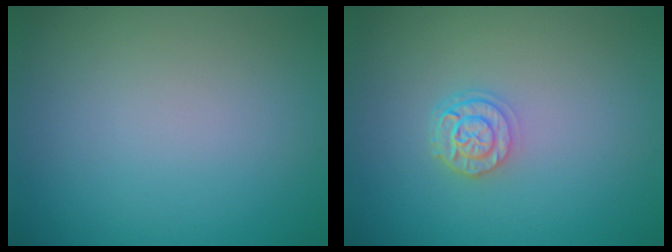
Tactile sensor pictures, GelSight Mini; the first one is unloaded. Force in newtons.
{"total": 2.4, "press": 1.9, "slide": 1.4}